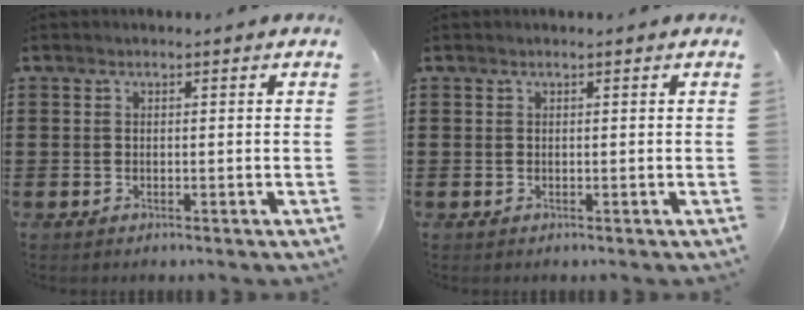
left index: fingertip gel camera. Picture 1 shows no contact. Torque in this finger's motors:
{"motor_torque": [0.05, 0.06, -0.02, -0.01]}